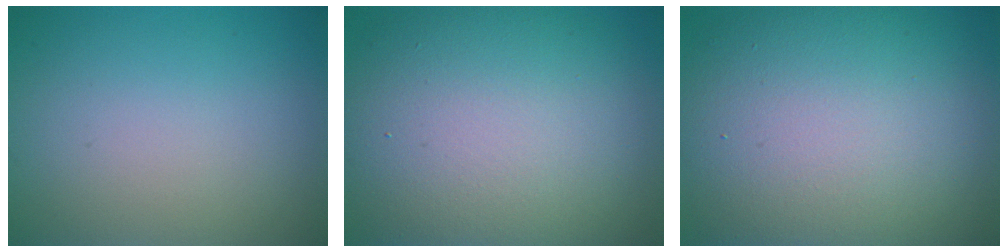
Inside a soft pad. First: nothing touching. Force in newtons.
{"total": 13.8, "press": 13.8, "slide": 1.2}
{"total": 14.6, "press": 14.6, "slide": 0.5}